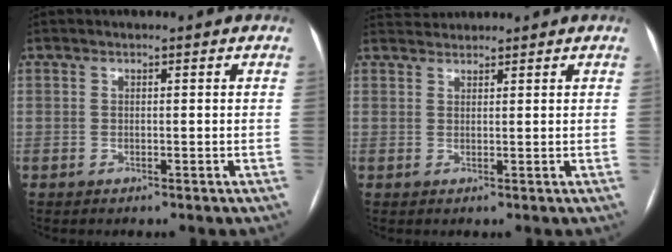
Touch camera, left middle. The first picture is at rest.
{"total": 2.3, "force": [2.3, 0.1, -0.3], "torque": [-0.004, 0.018, 0.049]}